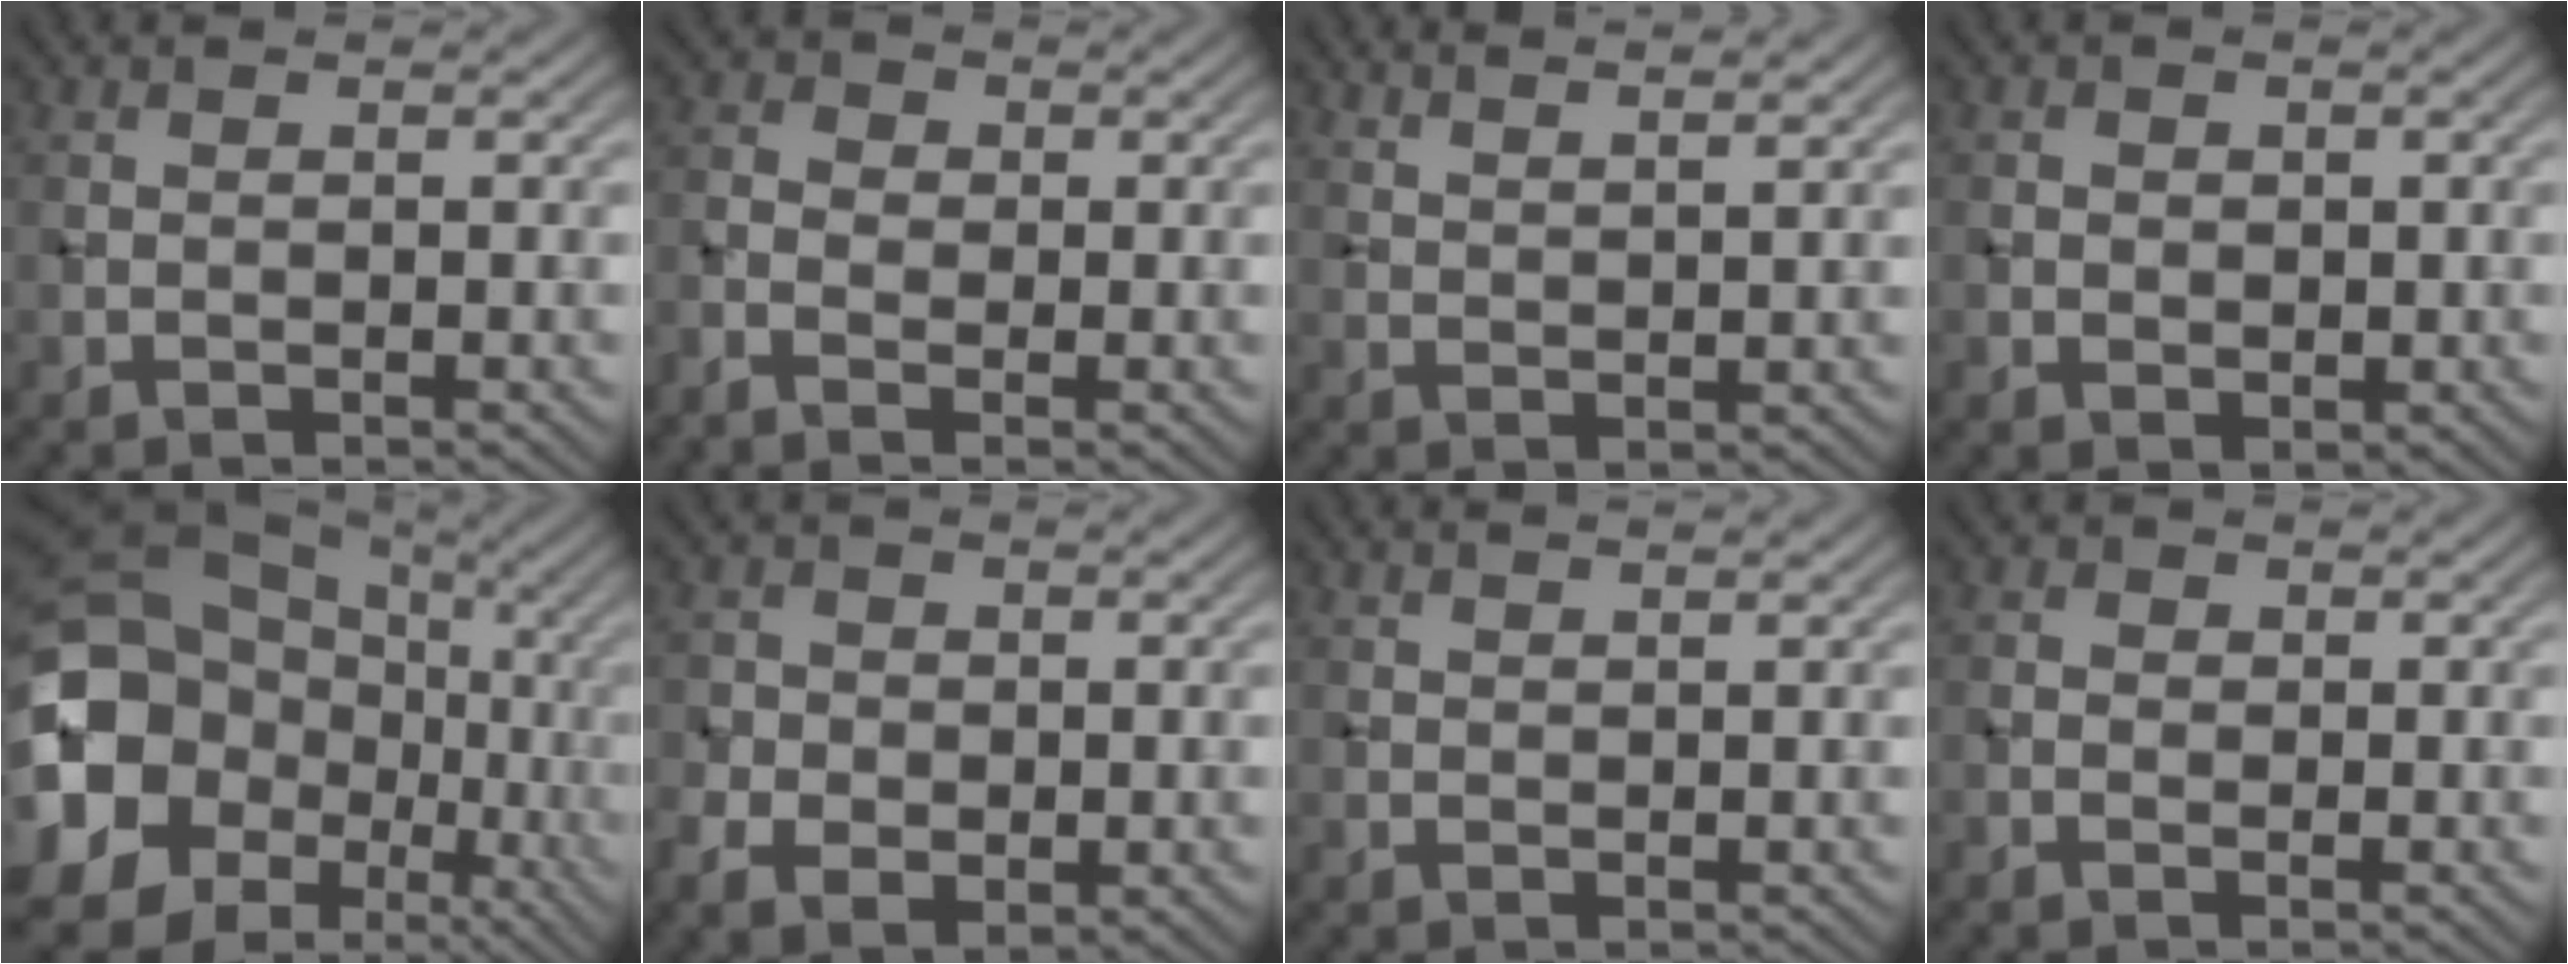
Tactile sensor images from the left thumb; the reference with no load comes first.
{"total": 3.0, "force": [-1.4, 1.8, 2.0], "torque": [-0.047, 0.003, -0.036]}
{"total": 5.0, "force": [4.0, 0.9, 2.8], "torque": [-0.025, 0.006, 0.056]}
{"total": 1.5, "force": [0.1, 1.3, 0.7], "torque": [-0.017, -0.005, 0.003]}
{"total": 21.5, "force": [-1.8, 18.7, 10.5], "torque": [-0.272, -0.026, -0.035]}
{"total": 5.3, "force": [-1.3, 4.0, 3.2], "torque": [-0.064, -0.012, -0.018]}
{"total": 1.5, "force": [1.3, 0.2, 0.8], "torque": [-0.012, 0.000, 0.018]}
{"total": 1.0, "force": [0.0, 0.8, 0.6], "torque": [-0.013, 0.001, -0.004]}